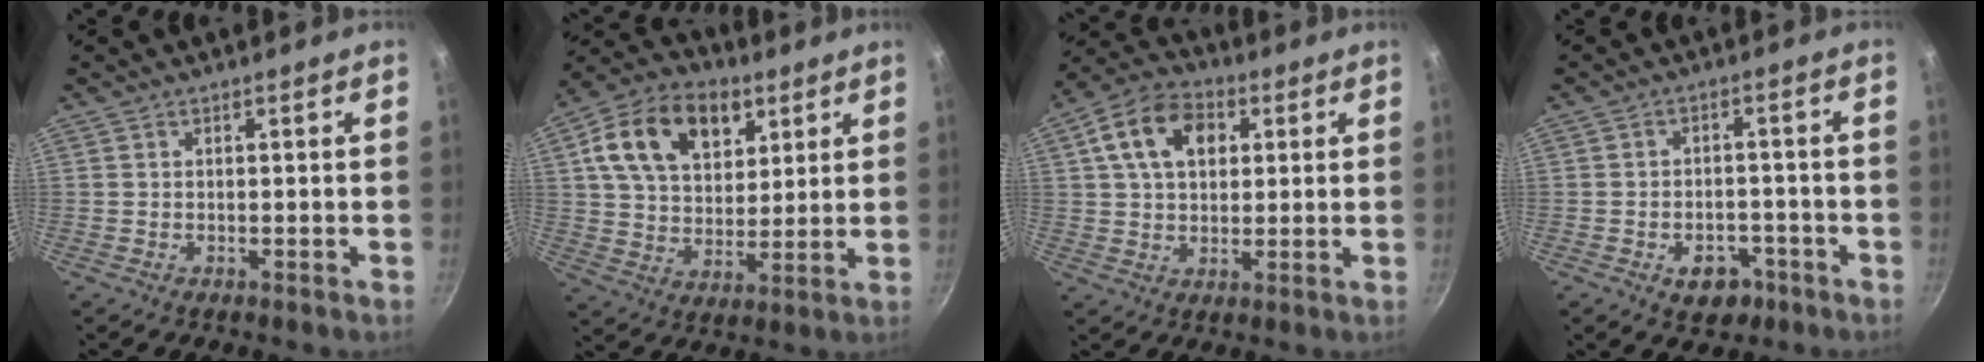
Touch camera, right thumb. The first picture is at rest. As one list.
[{"total": 18.0, "force": [7.2, 12.1, 11.1], "torque": [-0.164, -0.010, 0.113]}, {"total": 12.4, "force": [3.7, 8.7, 8.1], "torque": [-0.124, 0.011, 0.047]}, {"total": 6.6, "force": [-3.2, 4.6, 3.6], "torque": [-0.028, 0.023, -0.038]}]